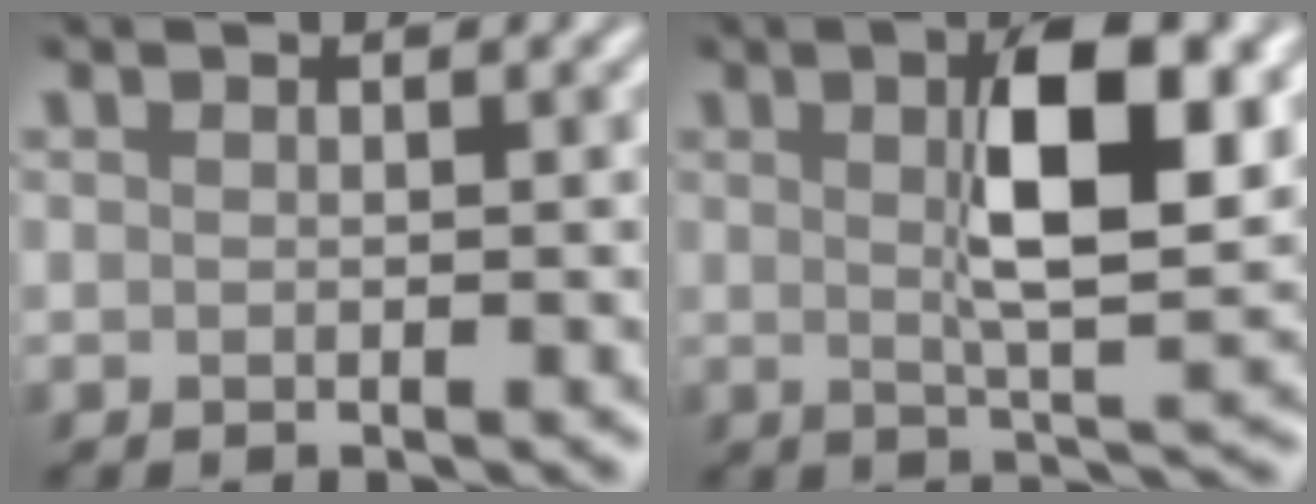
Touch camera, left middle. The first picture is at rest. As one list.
[{"total": 8.3, "force": [1.9, 2.5, 7.7], "torque": [-0.119, 0.005, 0.030]}]